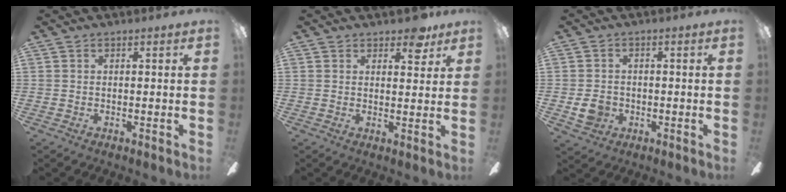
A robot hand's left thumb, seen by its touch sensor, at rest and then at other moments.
{"total": 5.5, "force": [4.0, 2.7, 2.5], "torque": [-0.019, -0.017, 0.067]}
{"total": 5.1, "force": [-1.3, 4.5, 2.2], "torque": [-0.028, 0.007, -0.023]}